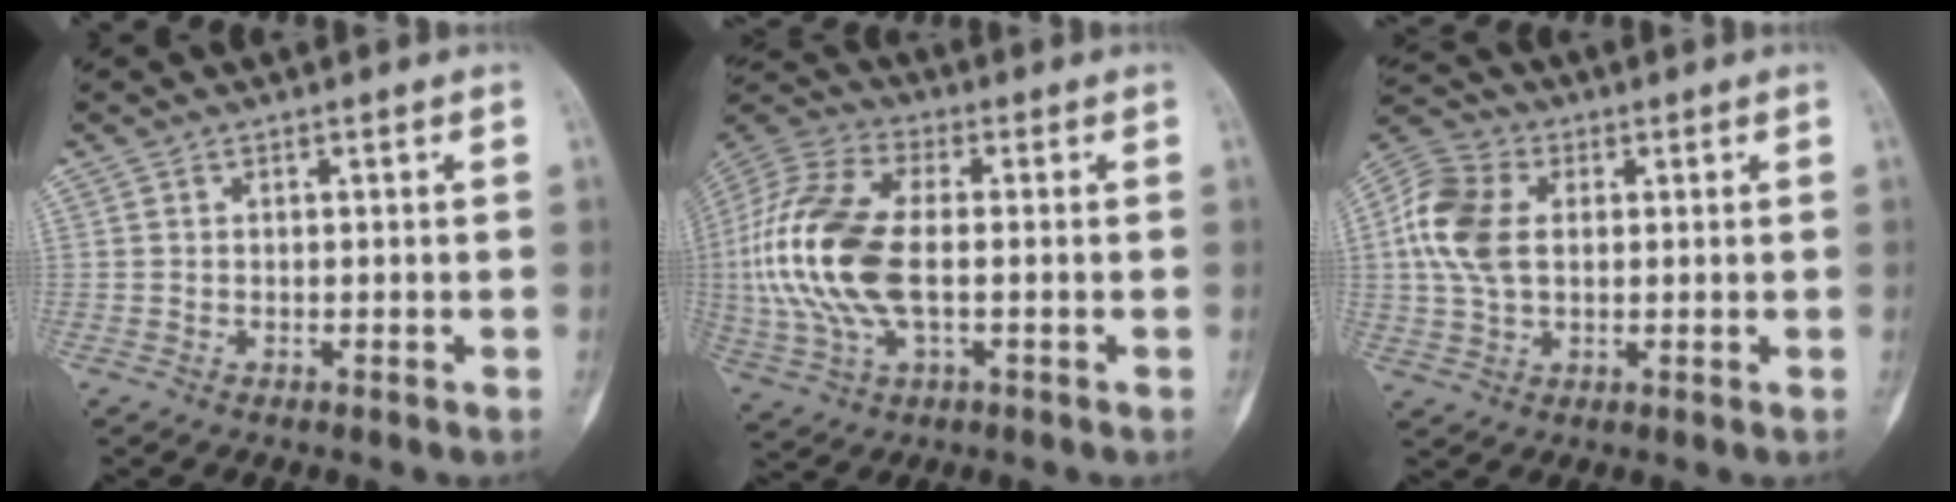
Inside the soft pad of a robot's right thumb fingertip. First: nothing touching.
{"total": 18.8, "force": [-0.7, 9.3, 16.3], "torque": [-0.372, 0.015, -0.013]}
{"total": 10.9, "force": [1.7, 7.3, 8.0], "torque": [-0.170, 0.017, 0.025]}